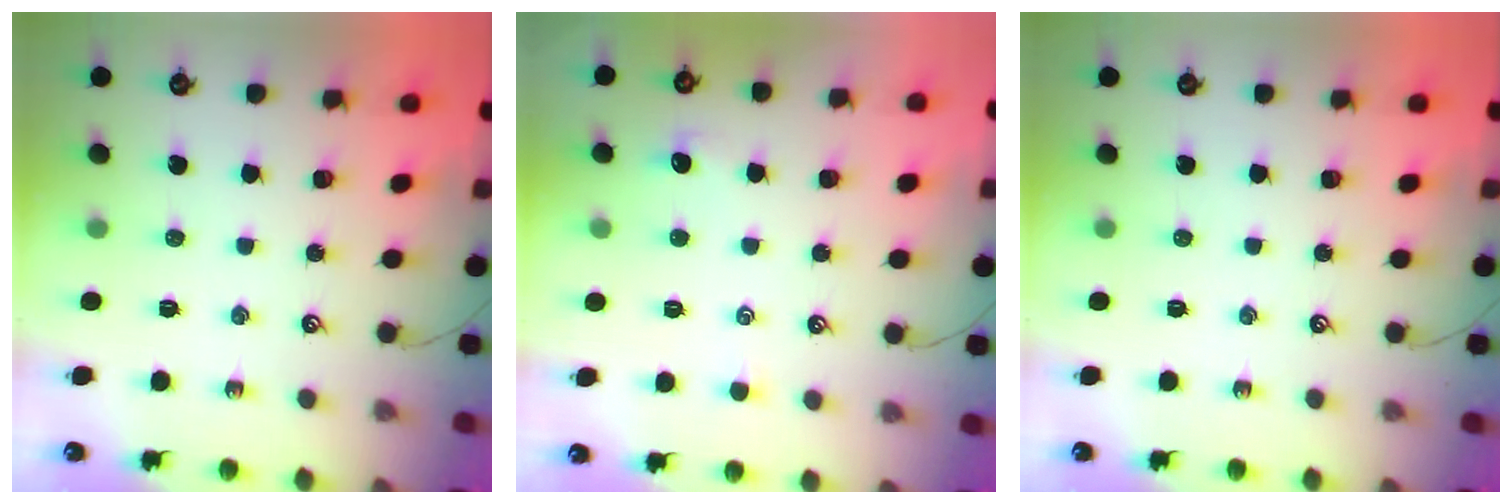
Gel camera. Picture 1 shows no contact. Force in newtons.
{"total": 1.8, "press": 1.8, "slide": 0.5}
{"total": 0.0}